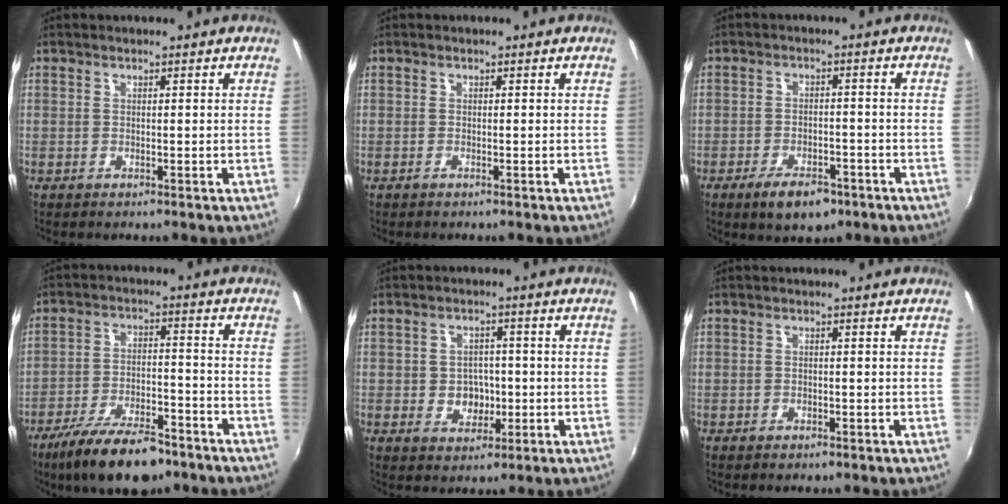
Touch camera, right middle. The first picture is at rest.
{"total": 0.0}
{"total": 7.3, "force": [-4.7, 3.4, 4.4], "torque": [-0.099, -0.010, -0.072]}
{"total": 15.0, "force": [-11.2, 5.0, 8.6], "torque": [-0.178, -0.025, -0.185]}
{"total": 4.7, "force": [-0.7, 4.1, 2.3], "torque": [-0.041, 0.006, -0.004]}
{"total": 1.1, "force": [-0.8, 0.7, 0.4], "torque": [-0.010, -0.005, -0.013]}